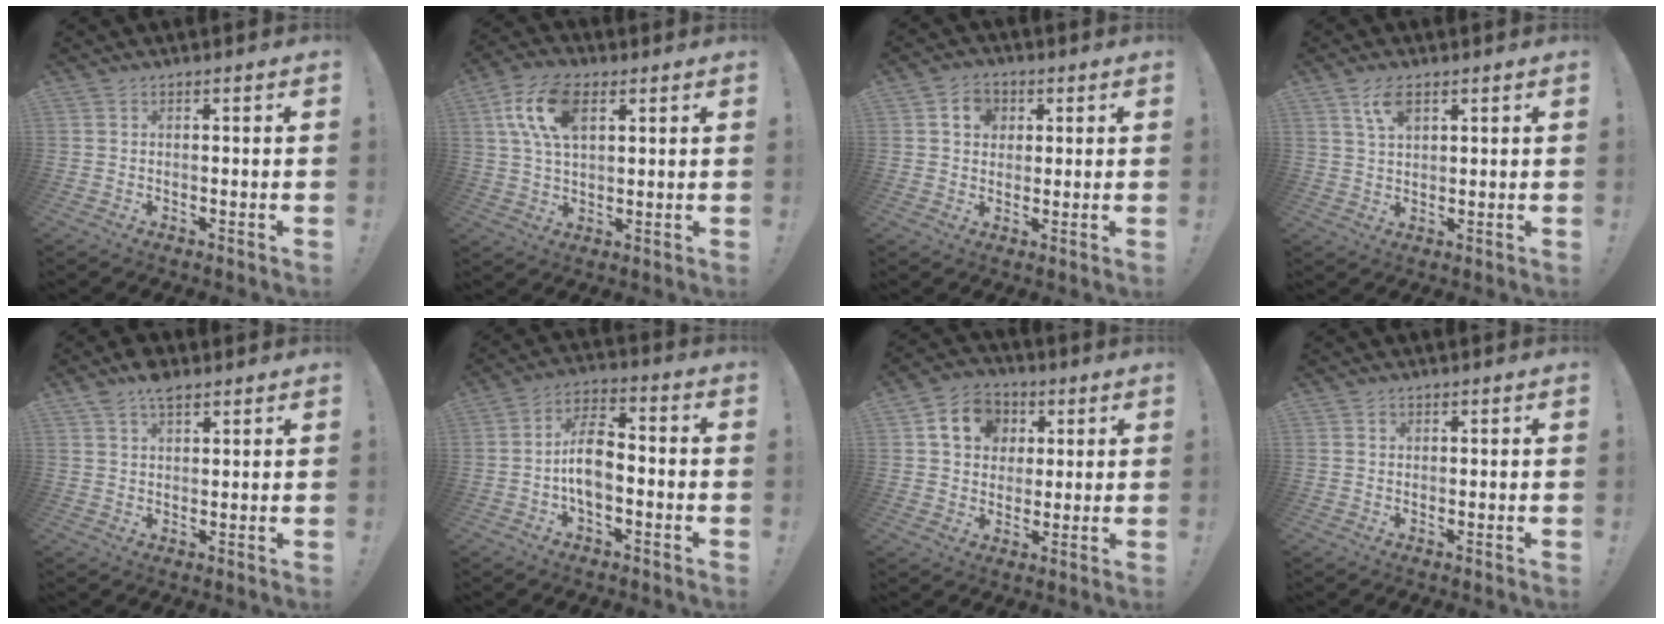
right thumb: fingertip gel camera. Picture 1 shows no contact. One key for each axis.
{"total": 13.3, "fx": 5.0, "fy": 7.4, "fz": 9.8, "tx": -0.188, "ty": 0.001, "tz": 0.094}
{"total": 6.6, "fx": 2.0, "fy": 5.6, "fz": 2.7, "tx": -0.036, "ty": 0.002, "tz": 0.037}
{"total": 5.6, "fx": 3.1, "fy": 2.5, "fz": 3.9, "tx": -0.069, "ty": -0.008, "tz": 0.055}
{"total": 6.2, "fx": 4.4, "fy": 3.0, "fz": 3.1, "tx": -0.036, "ty": -0.022, "tz": 0.078}
{"total": 10.6, "fx": -2.1, "fy": 6.0, "fz": 8.4, "tx": -0.152, "ty": 0.016, "tz": -0.035}
{"total": 11.5, "fx": 3.6, "fy": 9.7, "fz": 5.0, "tx": -0.071, "ty": -0.003, "tz": 0.073}
{"total": 0.6, "fx": 0.3, "fy": 0.5, "fz": 0.0, "tx": 0.006, "ty": -0.001, "tz": 0.004}